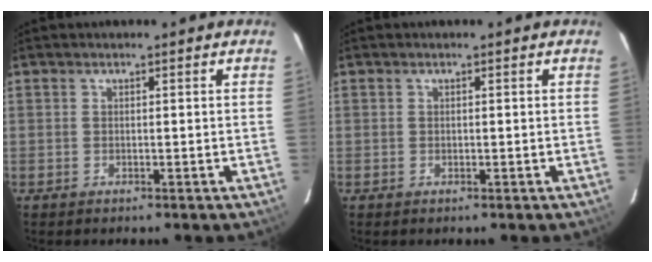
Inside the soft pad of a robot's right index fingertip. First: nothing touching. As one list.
[{"total": 0.0}]